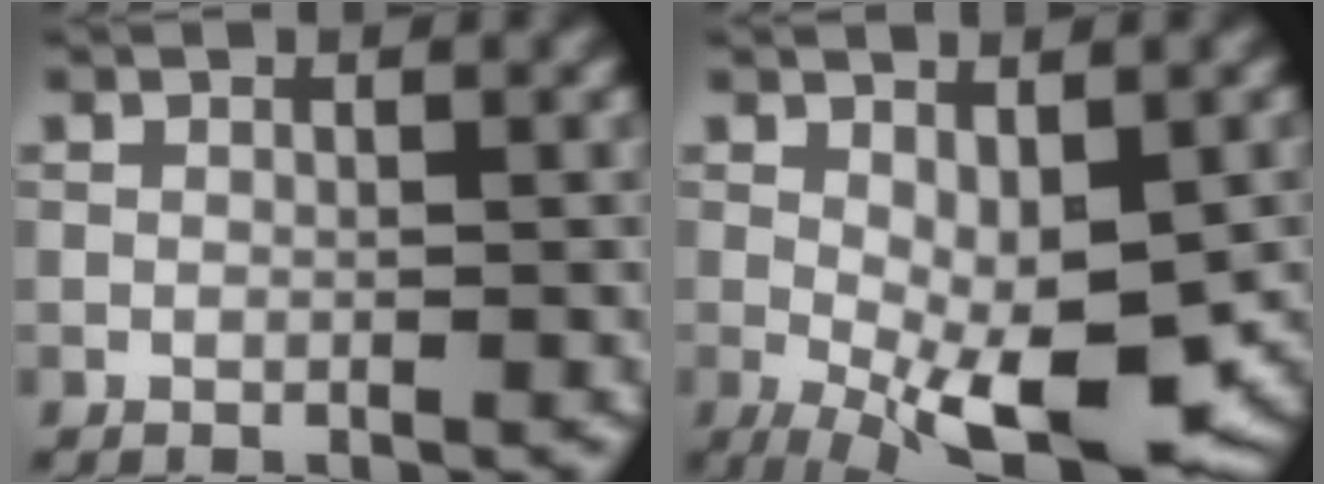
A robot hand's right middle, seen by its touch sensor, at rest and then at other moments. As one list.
[{"total": 9.0, "force": [-2.2, 3.2, 8.1], "torque": [-0.148, -0.016, -0.031]}]